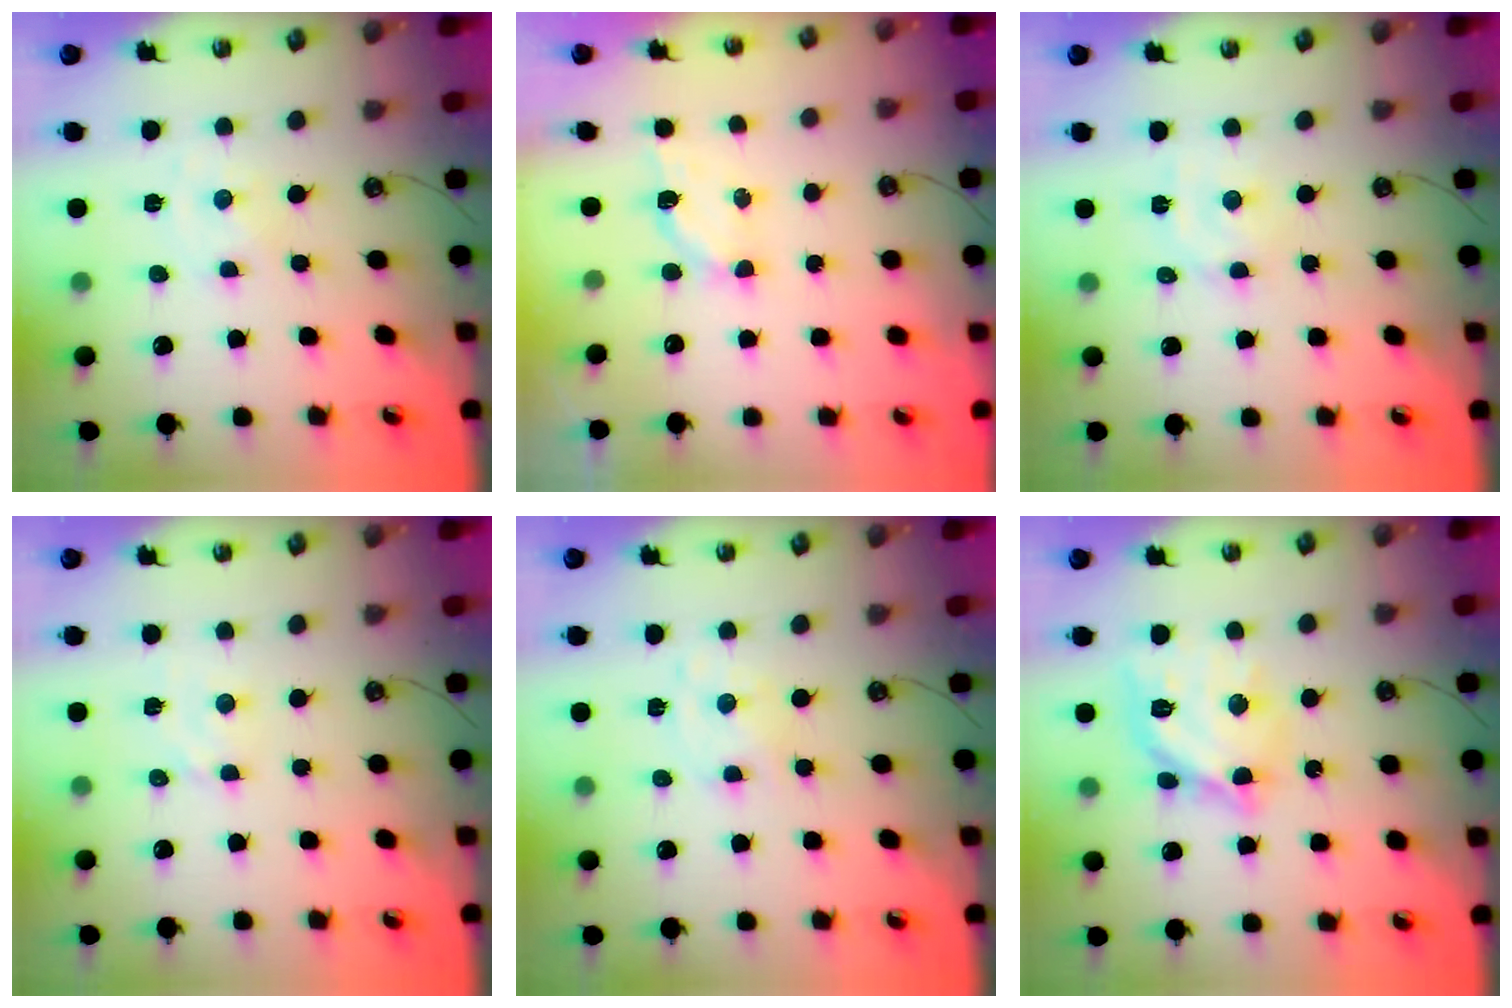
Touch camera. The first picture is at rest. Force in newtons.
{"total": 4.6, "press": 4.4, "slide": 1.2}
{"total": 3.6, "press": 3.6, "slide": 0.5}
{"total": 2.3, "press": 2.3, "slide": 0.4}
{"total": 1.5, "press": 1.5, "slide": 0.3}
{"total": 14.8, "press": 14.7, "slide": 1.1}